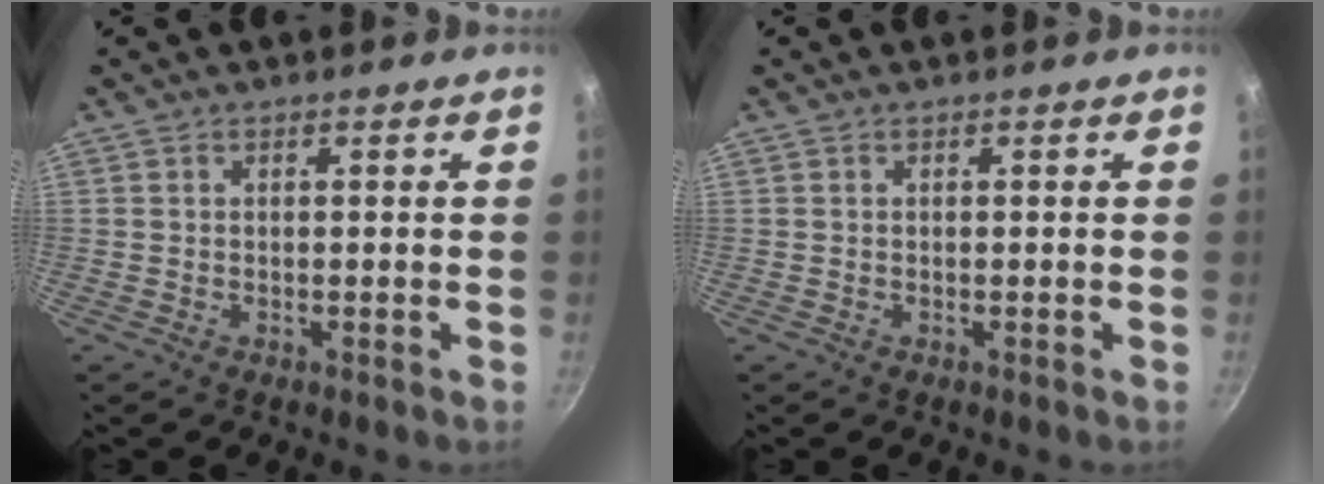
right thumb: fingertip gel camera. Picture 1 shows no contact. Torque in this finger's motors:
{"motor_torque": [-0.01, 0.01, 0.00, 0.00, 0.00]}